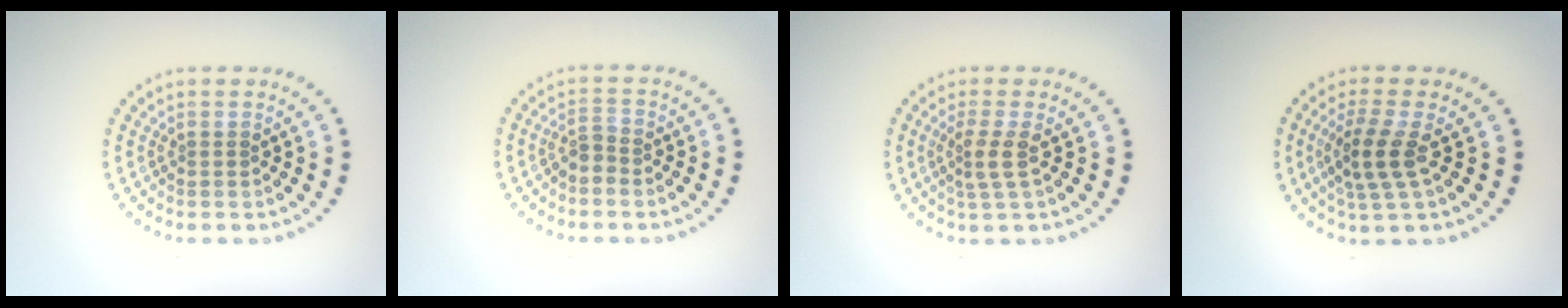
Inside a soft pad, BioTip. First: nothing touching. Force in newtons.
{"total": 1.7, "press": 1.2, "slide": 1.1}
{"total": 2.2, "press": 1.6, "slide": 1.5}
{"total": 3.4, "press": 2.9, "slide": 1.8}